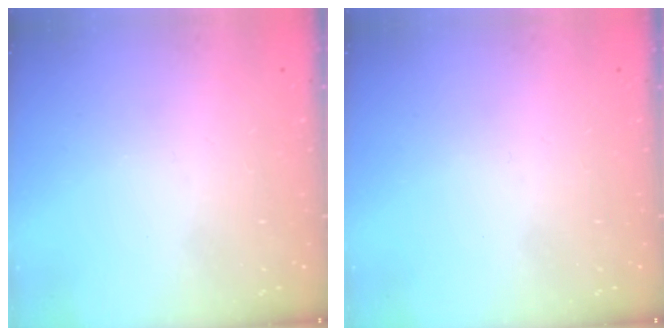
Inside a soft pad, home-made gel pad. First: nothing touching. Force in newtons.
{"total": 0.0}